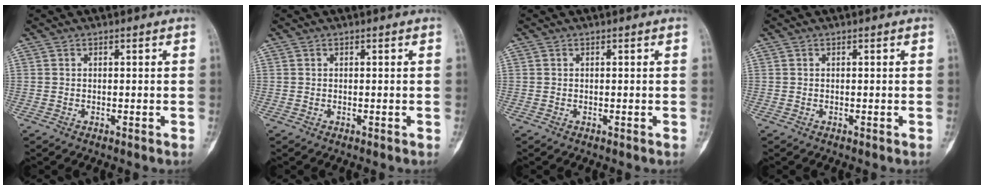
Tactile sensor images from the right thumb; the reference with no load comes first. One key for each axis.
{"total": 0.0}
{"total": 0.0}
{"total": 0.0}